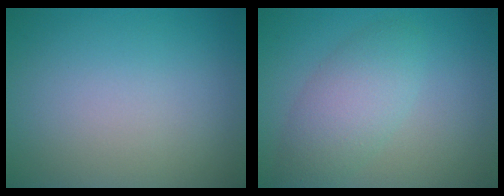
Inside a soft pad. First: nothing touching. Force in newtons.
{"total": 4.0, "press": 4.0, "slide": 0.1}